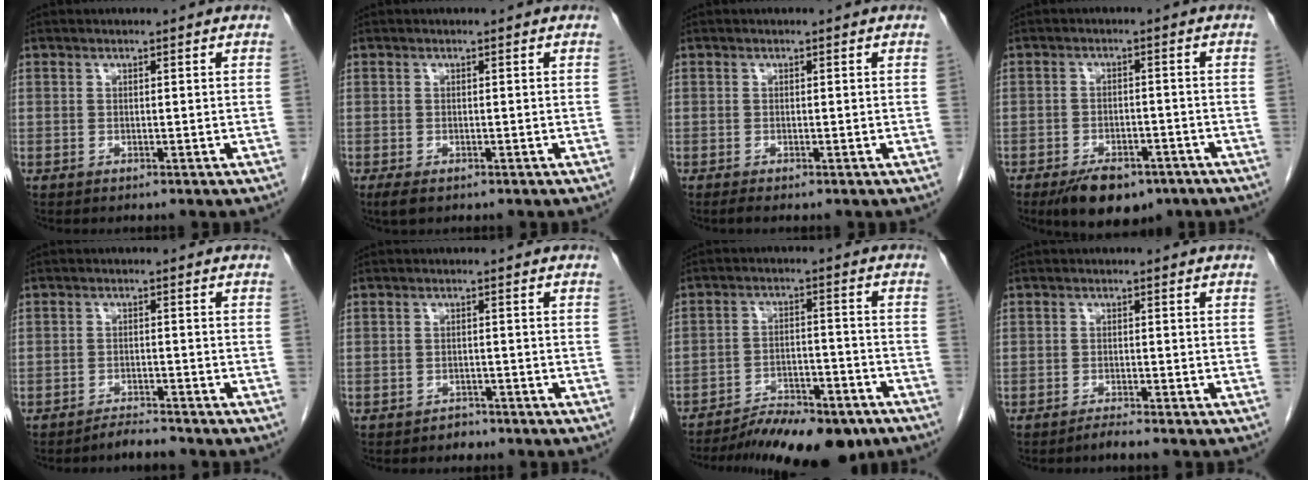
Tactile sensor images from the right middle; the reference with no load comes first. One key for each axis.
{"total": 2.2, "fx": -1.4, "fy": 0.9, "fz": 1.5, "tx": -0.031, "ty": -0.005, "tz": -0.018}
{"total": 0.8, "fx": -0.6, "fy": 0.0, "fz": 0.5, "tx": -0.013, "ty": -0.003, "tz": -0.010}
{"total": 8.5, "fx": -6.0, "fy": 3.8, "fz": 4.7, "tx": -0.074, "ty": -0.002, "tz": -0.090}
{"total": 2.4, "fx": -2.3, "fy": 0.1, "fz": 0.3, "tx": -0.007, "ty": -0.008, "tz": -0.038}
{"total": 1.6, "fx": -1.3, "fy": 0.8, "fz": 0.0, "tx": -0.007, "ty": 0.003, "tz": -0.021}
{"total": 13.5, "fx": -11.1, "fy": 3.7, "fz": 6.7, "tx": -0.090, "ty": 0.003, "tz": -0.170}
{"total": 1.5, "fx": -1.4, "fy": -0.2, "fz": 0.5, "tx": -0.013, "ty": -0.004, "tz": -0.026}